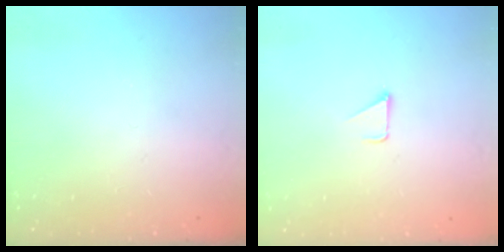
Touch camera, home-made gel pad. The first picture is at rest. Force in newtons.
{"total": 1.2, "press": 1.2, "slide": 0.1}